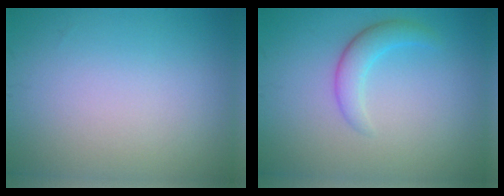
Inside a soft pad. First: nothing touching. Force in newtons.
{"total": 2.4, "press": 2.4, "slide": 0.2}